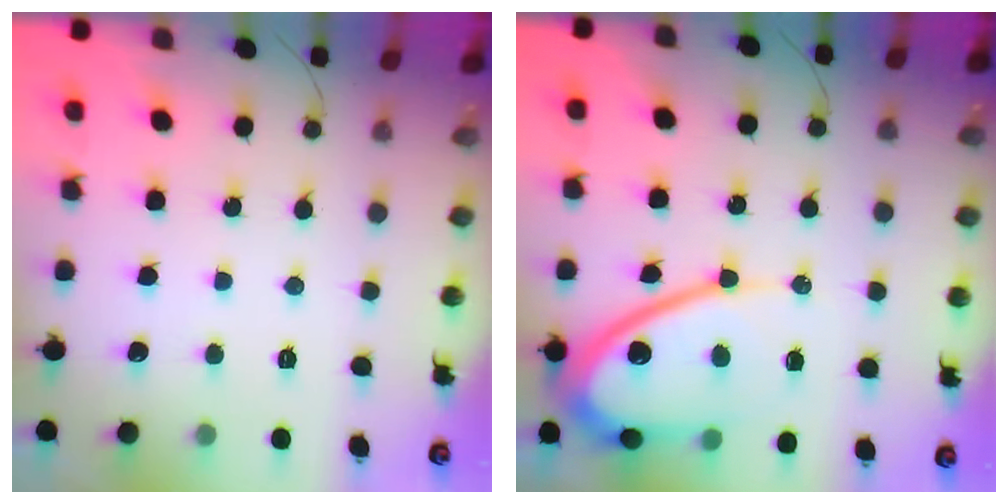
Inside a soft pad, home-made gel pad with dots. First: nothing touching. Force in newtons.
{"total": 13.0, "press": 12.9, "slide": 1.2}